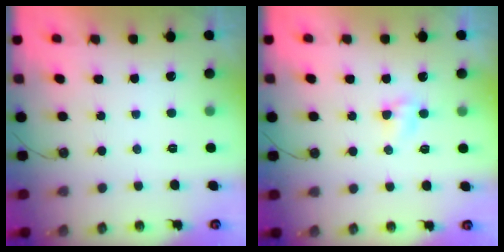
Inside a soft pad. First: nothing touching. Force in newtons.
{"total": 4.8, "press": 3.0, "slide": 3.8}